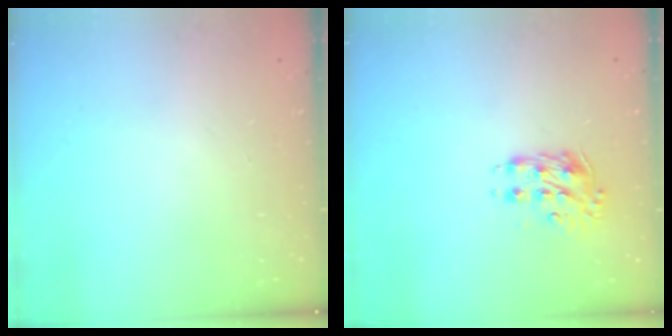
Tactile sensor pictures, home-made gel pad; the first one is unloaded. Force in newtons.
{"total": 9.4, "press": 9.4, "slide": 0.9}